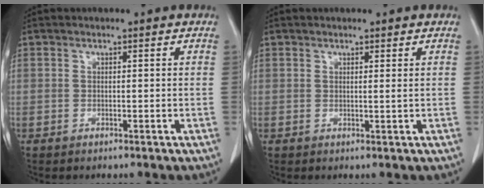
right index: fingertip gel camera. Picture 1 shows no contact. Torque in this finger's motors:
{"motor_torque": [-0.20, 0.09, 0.06, 0.01]}